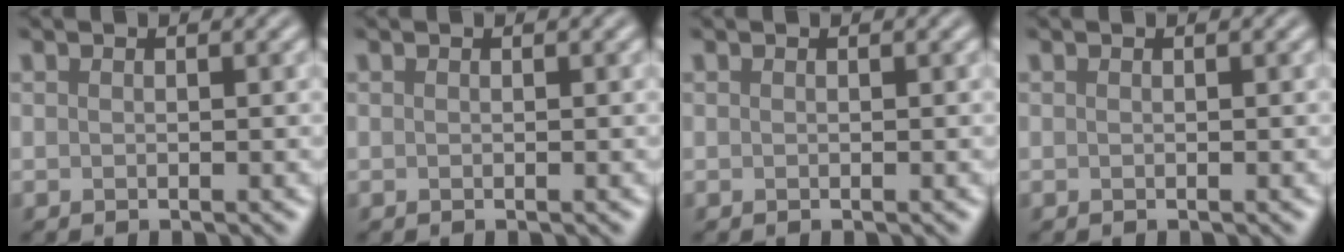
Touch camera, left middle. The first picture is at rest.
{"total": 0.0}
{"total": 0.0}
{"total": 0.0}